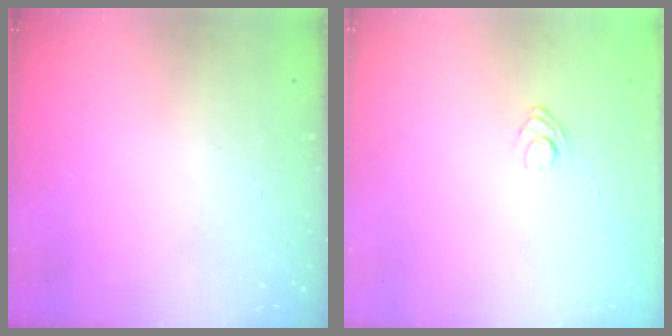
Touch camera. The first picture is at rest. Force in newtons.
{"total": 3.8, "press": 3.5, "slide": 1.4}